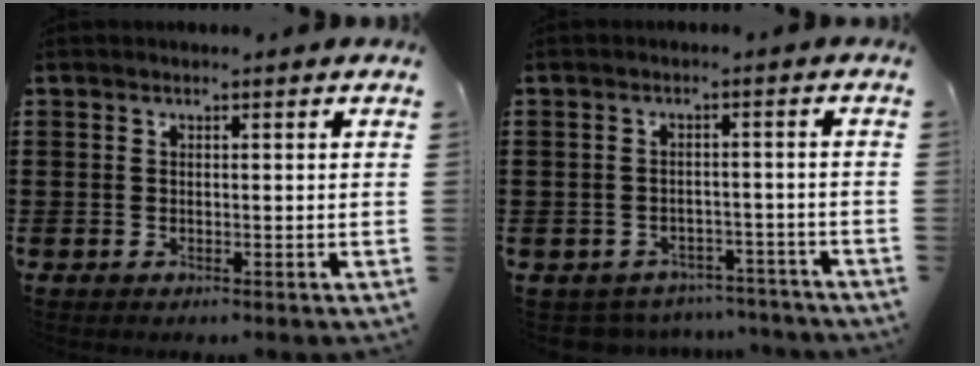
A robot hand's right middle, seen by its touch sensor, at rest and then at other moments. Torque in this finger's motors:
{"motor_torque": [0.03, 0.03, 0.03, 0.01]}